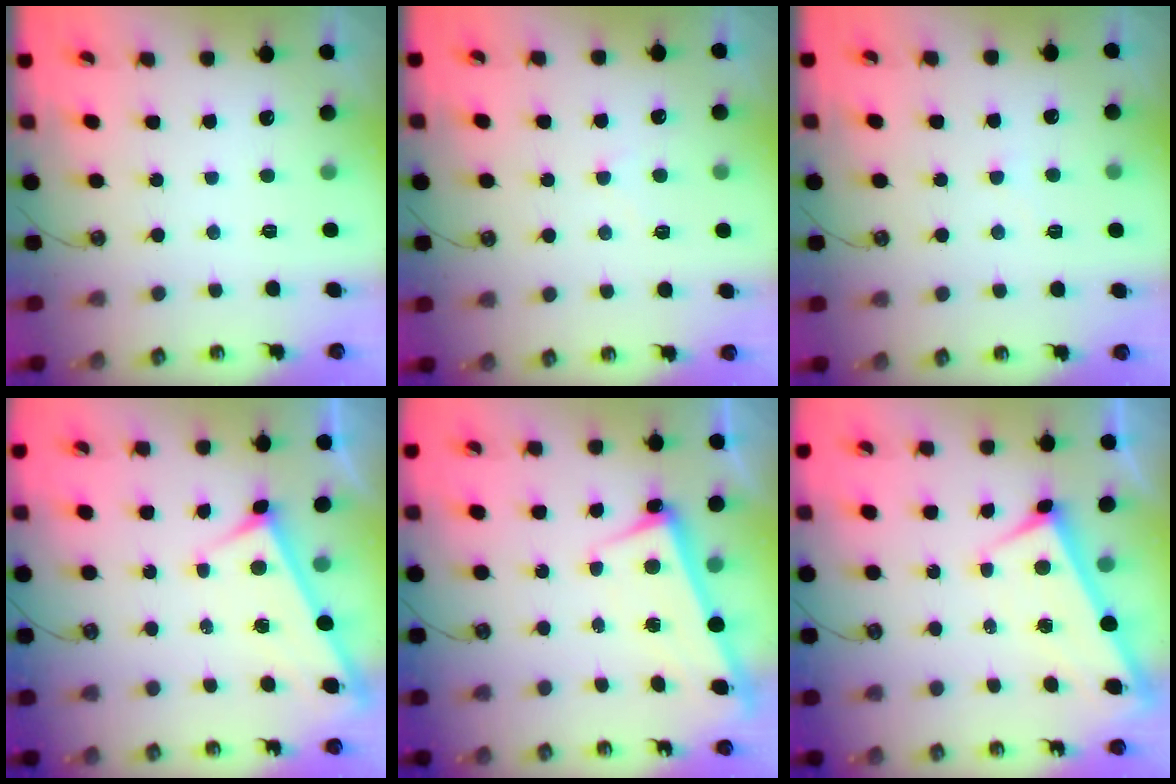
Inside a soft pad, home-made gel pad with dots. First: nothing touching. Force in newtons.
{"total": 4.9, "press": 4.8, "slide": 0.3}
{"total": 4.6, "press": 4.6, "slide": 0.5}
{"total": 3.1, "press": 3.1, "slide": 0.2}
{"total": 2.5, "press": 2.5, "slide": 0.6}
{"total": 0.9, "press": 0.3, "slide": 0.8}